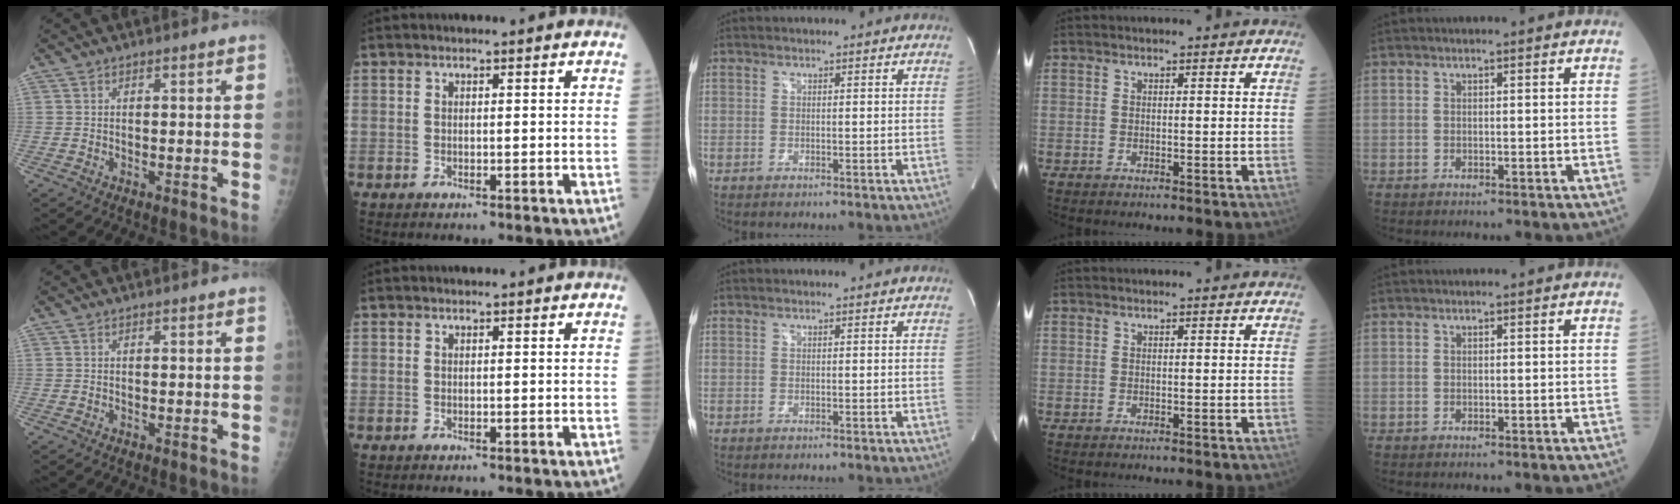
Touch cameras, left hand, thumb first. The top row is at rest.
{}